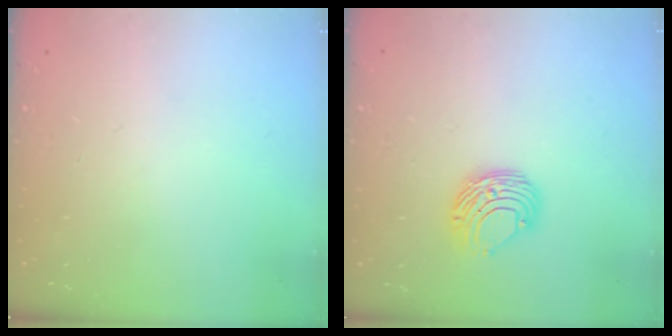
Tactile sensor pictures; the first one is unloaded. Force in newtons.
{"total": 8.7, "press": 8.6, "slide": 0.7}